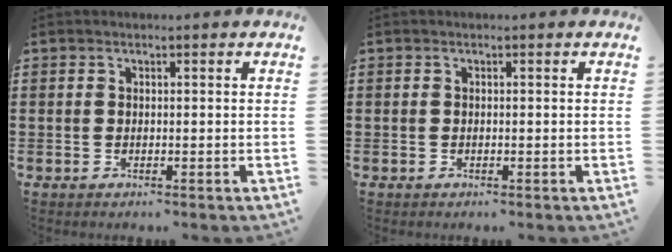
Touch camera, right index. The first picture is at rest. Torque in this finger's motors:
{"motor_torque": [0.15, 0.13, 0.00, 0.00]}